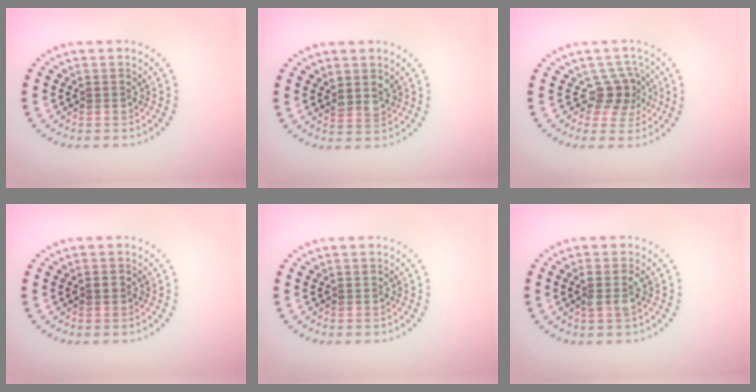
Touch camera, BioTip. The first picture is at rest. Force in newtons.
{"total": 1.7, "press": 1.4, "slide": 0.9}
{"total": 2.6, "press": 1.8, "slide": 1.8}
{"total": 0.7, "press": 0.7, "slide": 0.1}
{"total": 0.0}
{"total": 1.5, "press": 1.4, "slide": 0.5}